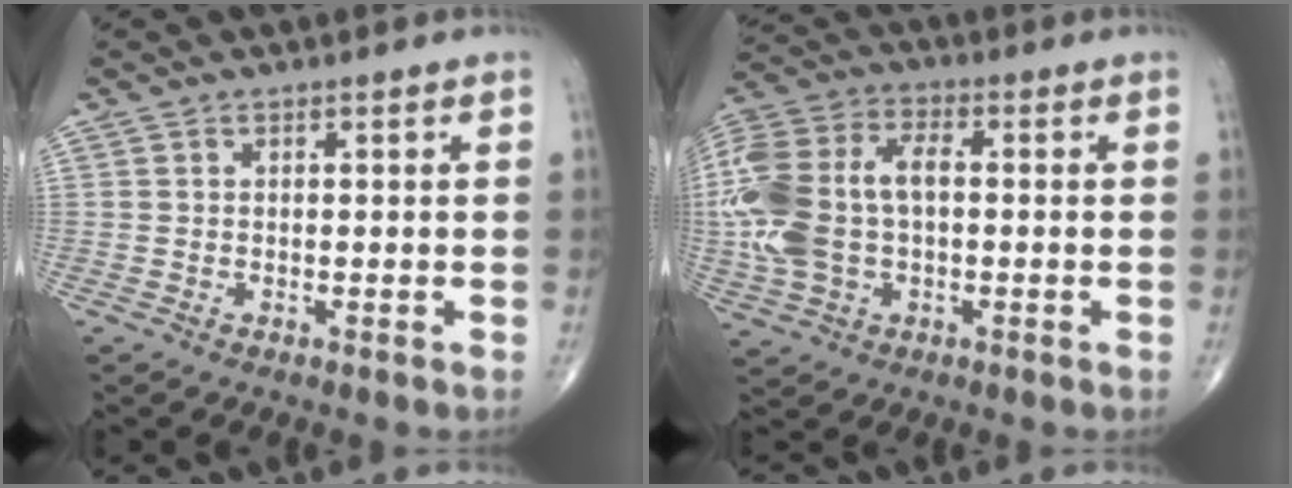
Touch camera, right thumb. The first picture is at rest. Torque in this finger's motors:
{"motor_torque": [2.46, 2.45, 1.71, -0.11, 0.25]}